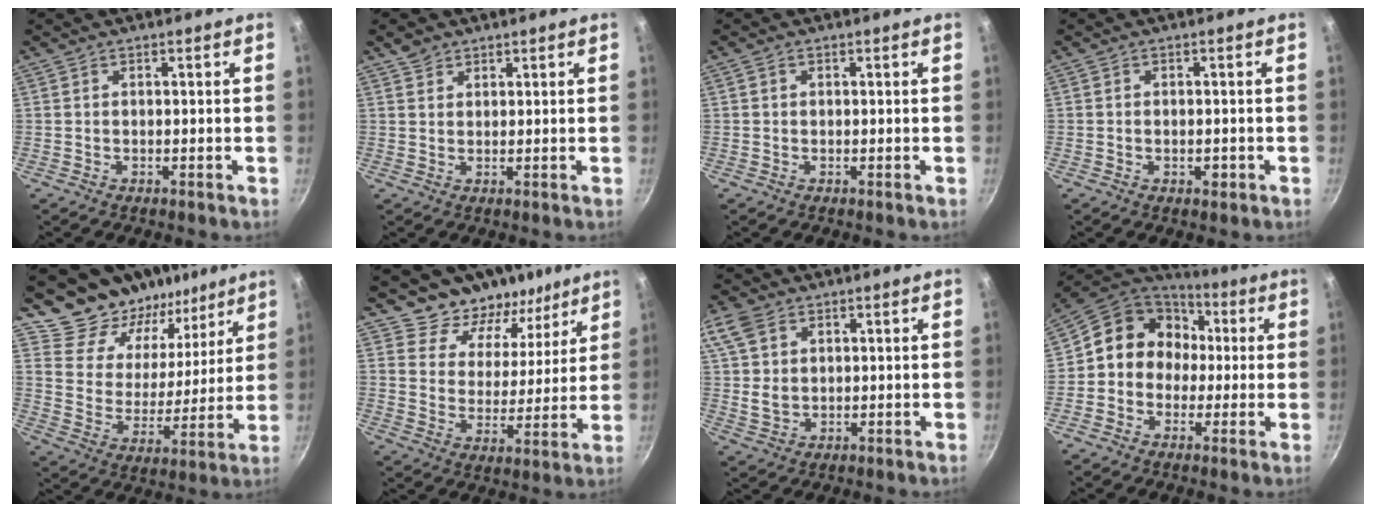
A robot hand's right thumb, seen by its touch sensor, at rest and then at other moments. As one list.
[{"total": 2.5, "force": [1.9, 1.6, 0.5], "torque": [0.002, -0.006, 0.031]}, {"total": 0.7, "force": [0.1, 0.6, 0.3], "torque": [-0.004, 0.004, 0.001]}, {"total": 2.0, "force": [-0.7, 1.1, 1.5], "torque": [-0.022, 0.001, -0.011]}, {"total": 14.9, "force": [12.2, 7.7, 3.3], "torque": [-0.010, -0.116, 0.198]}, {"total": 12.3, "force": [9.4, 7.3, 2.8], "torque": [-0.003, -0.086, 0.144]}, {"total": 8.4, "force": [3.4, 5.8, 5.1], "torque": [-0.091, -0.004, 0.065]}, {"total": 13.1, "force": [0.9, 11.7, 5.9], "torque": [-0.053, 0.032, -0.007]}]